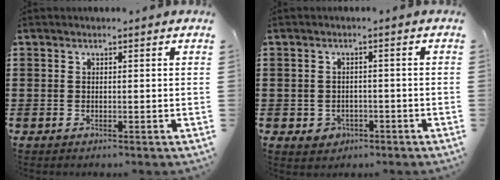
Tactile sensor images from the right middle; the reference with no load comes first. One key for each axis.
{"total": 1.8, "fx": -1.0, "fy": 1.4, "fz": 0.4, "tx": -0.014, "ty": 0.002, "tz": -0.024}